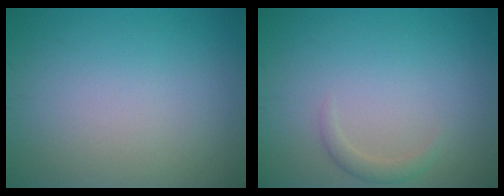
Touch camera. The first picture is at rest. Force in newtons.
{"total": 1.2, "press": 1.2, "slide": 0.0}